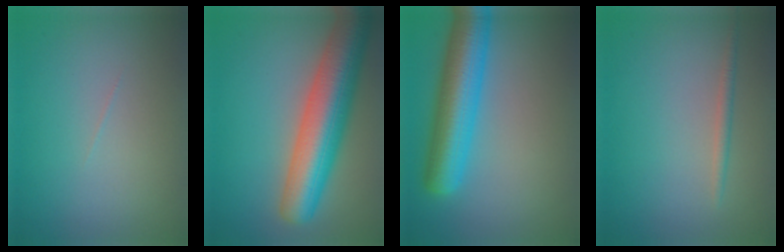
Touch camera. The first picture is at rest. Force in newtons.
{"total": 9.6, "press": 9.6, "slide": 0.3}
{"total": 7.5, "press": 7.5, "slide": 0.3}
{"total": 1.1, "press": 1.1, "slide": 0.1}